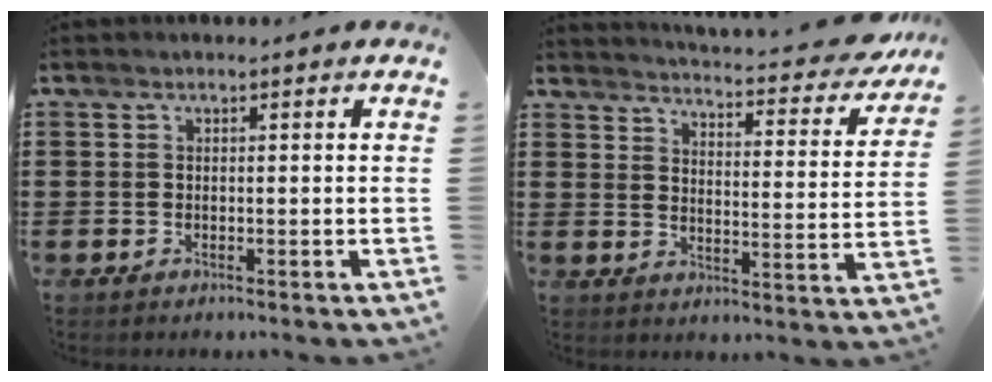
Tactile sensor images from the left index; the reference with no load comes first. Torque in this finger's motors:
{"motor_torque": [0.37, 0.35, 0.96, 0.13]}